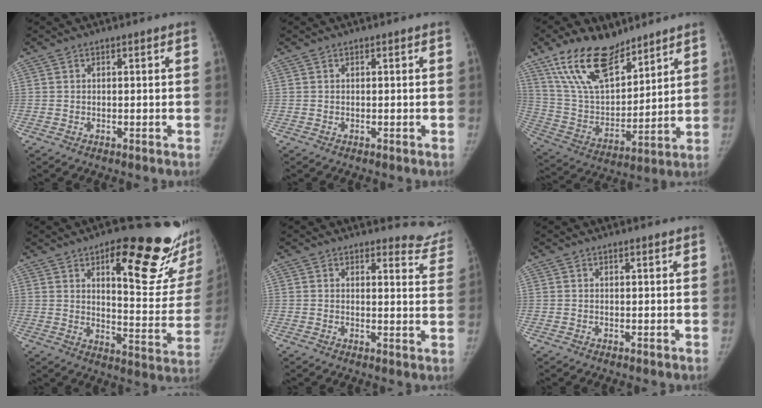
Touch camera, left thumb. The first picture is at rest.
{"total": 0.0}
{"total": 19.3, "force": [13.3, 8.9, 10.8], "torque": [-0.158, -0.059, 0.256]}
{"total": 25.3, "force": [13.7, 8.1, 19.7], "torque": [-0.211, -0.063, 0.189]}
{"total": 8.8, "force": [8.5, 2.0, -0.2], "torque": [0.044, -0.085, 0.066]}
{"total": 0.8, "force": [0.6, 0.1, 0.4], "torque": [-0.008, -0.003, 0.011]}